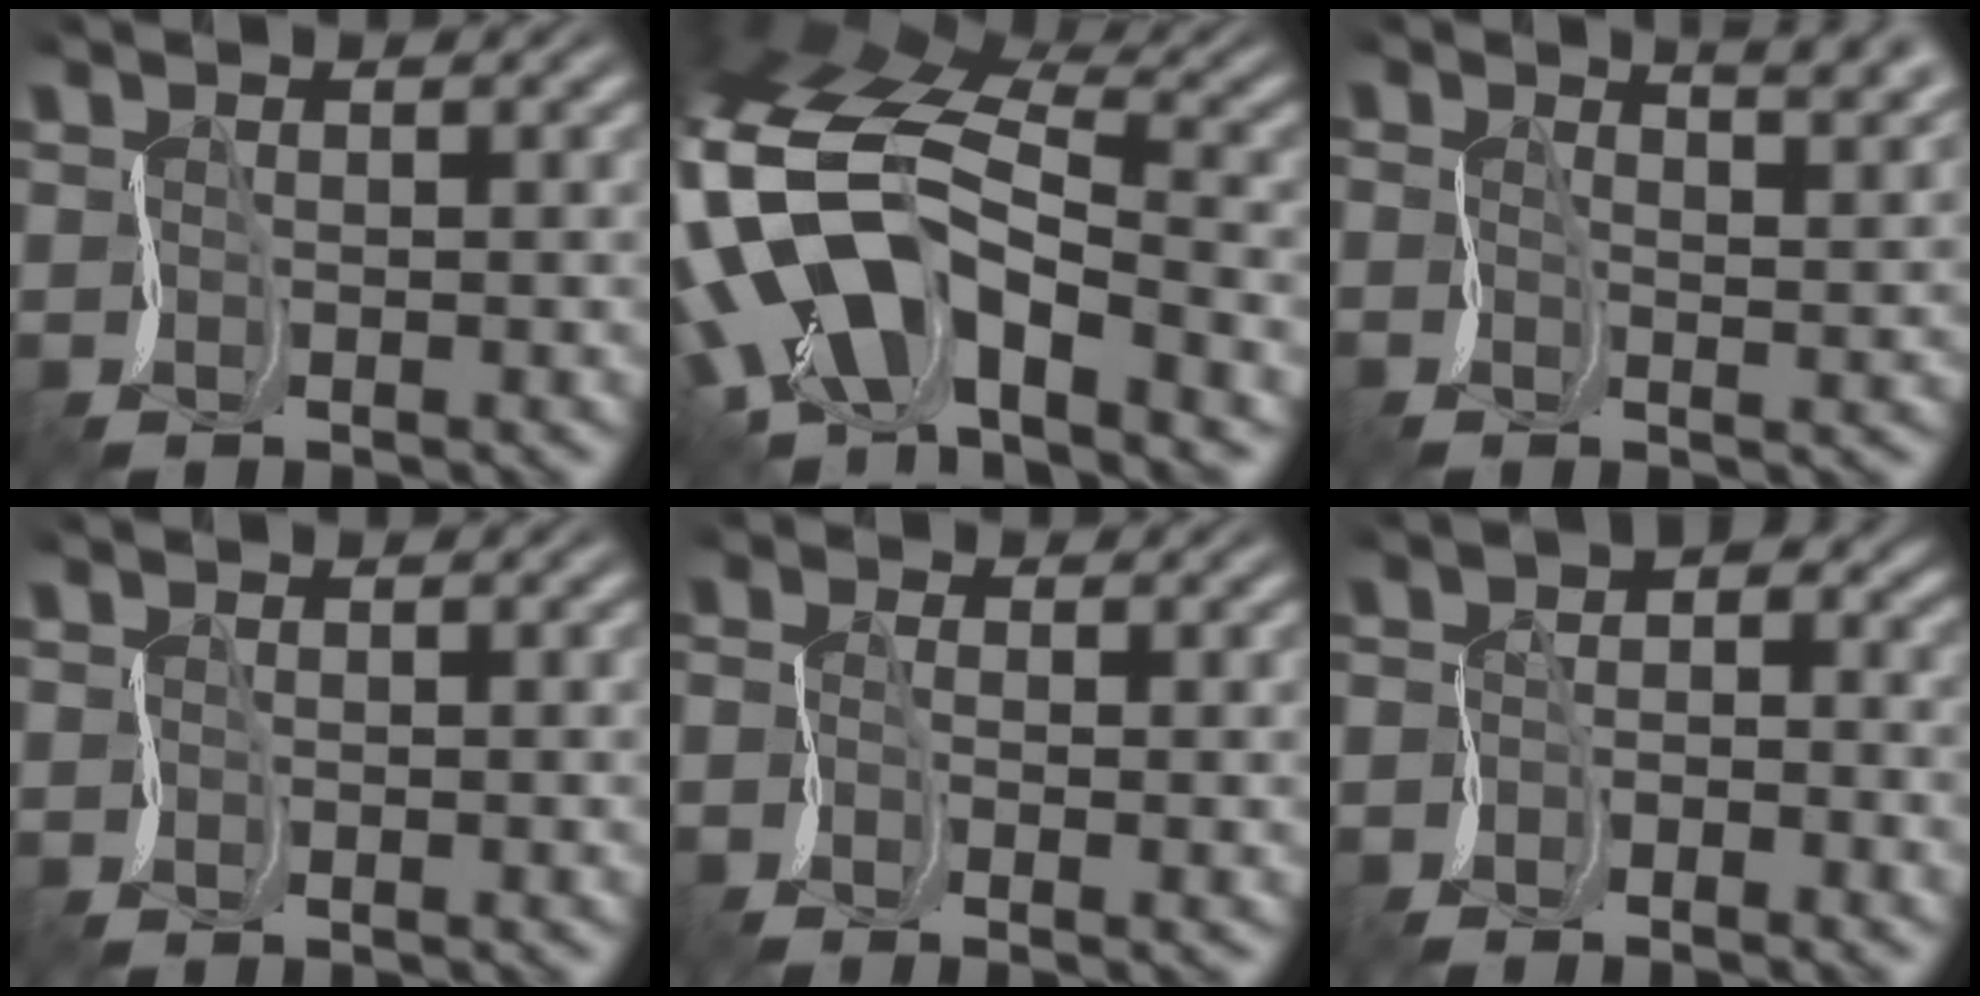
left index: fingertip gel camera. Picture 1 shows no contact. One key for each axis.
{"total": 11.8, "fx": -4.5, "fy": 6.6, "fz": 8.7, "tx": -0.178, "ty": 0.011, "tz": -0.082}
{"total": 5.7, "fx": 3.1, "fy": 2.1, "fz": 4.2, "tx": -0.047, "ty": 0.027, "tz": 0.024}
{"total": 0.0}
{"total": 2.8, "fx": -1.8, "fy": 1.0, "fz": 1.9, "tx": -0.035, "ty": -0.010, "tz": -0.027}
{"total": 2.8, "fx": -1.6, "fy": 1.5, "fz": 1.9, "tx": -0.036, "ty": 0.005, "tz": -0.031}